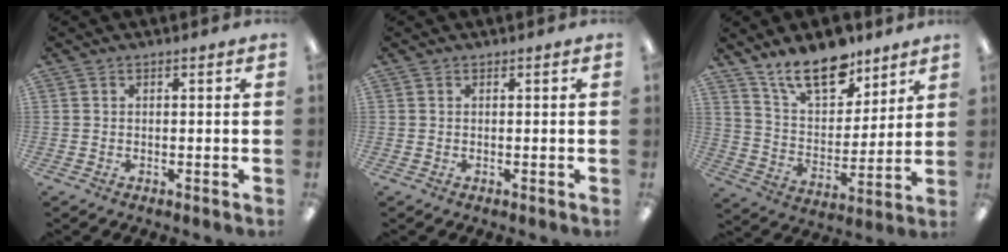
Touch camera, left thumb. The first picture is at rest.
{"total": 0.0}
{"total": 16.5, "force": [12.4, 7.4, 8.0], "torque": [-0.136, -0.069, 0.221]}